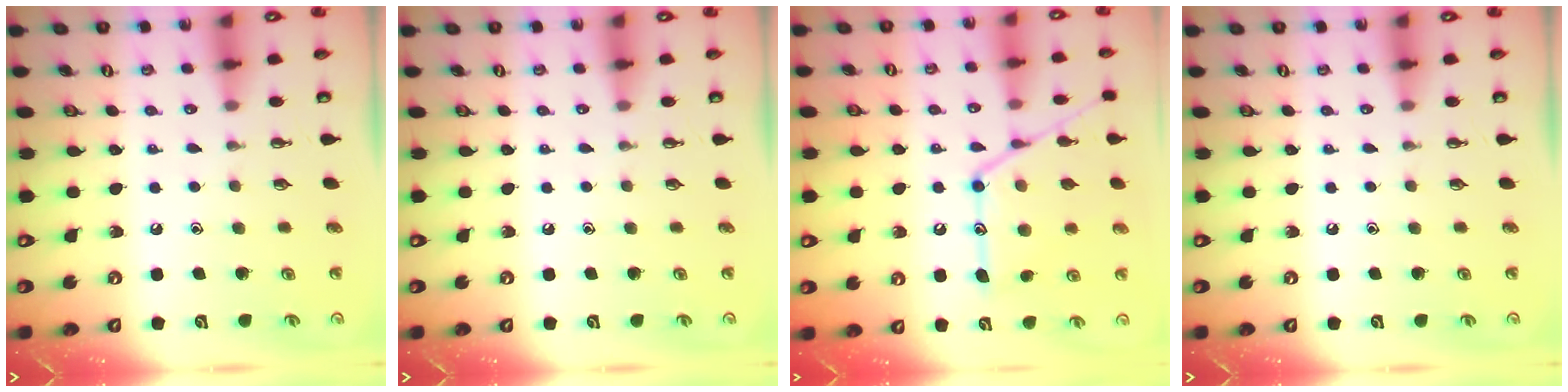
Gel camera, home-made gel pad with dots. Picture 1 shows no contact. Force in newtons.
{"total": 0.0}
{"total": 16.5, "press": 16.5, "slide": 1.4}
{"total": 0.0}